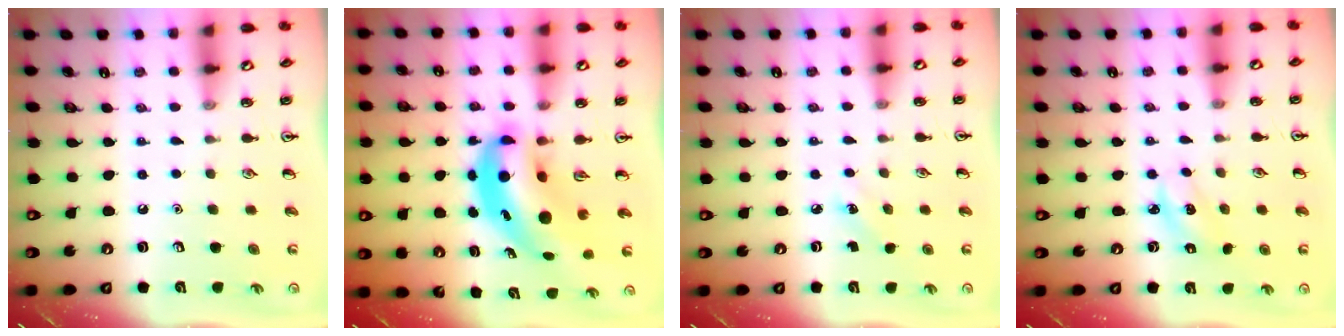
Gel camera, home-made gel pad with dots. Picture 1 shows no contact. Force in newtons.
{"total": 10.1, "press": 9.6, "slide": 3.2}
{"total": 2.5, "press": 2.3, "slide": 0.9}
{"total": 2.6, "press": 2.5, "slide": 0.6}